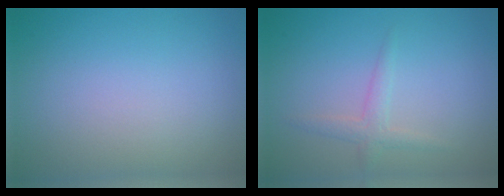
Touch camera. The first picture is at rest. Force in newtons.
{"total": 1.6, "press": 1.6, "slide": 0.1}